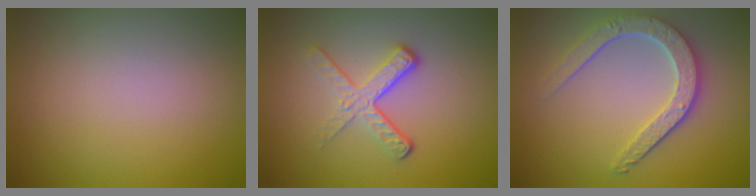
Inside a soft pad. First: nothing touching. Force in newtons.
{"total": 3.7, "press": 2.3, "slide": 3.0}
{"total": 4.5, "press": 3.6, "slide": 2.7}